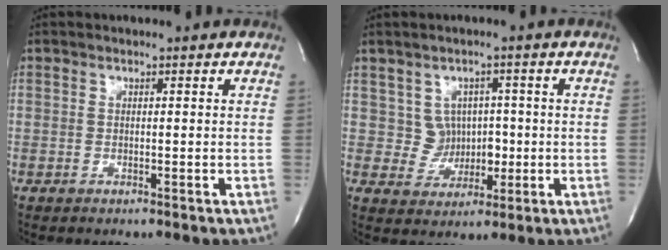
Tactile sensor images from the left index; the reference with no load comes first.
{"total": 4.4, "force": [0.2, 4.3, 1.0], "torque": [-0.004, 0.013, 0.009]}